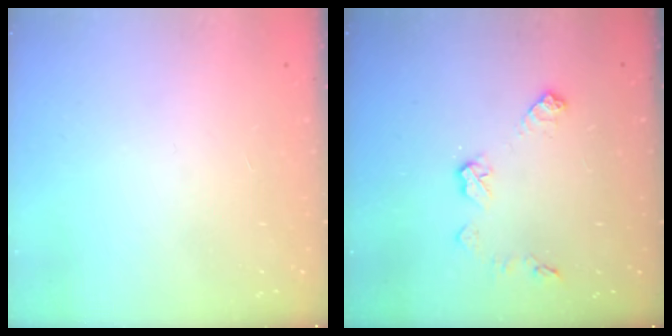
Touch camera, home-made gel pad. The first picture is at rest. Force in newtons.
{"total": 8.4, "press": 8.4, "slide": 0.3}